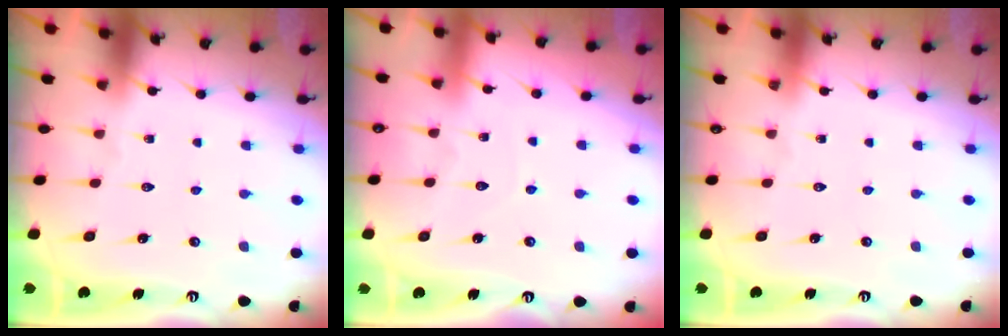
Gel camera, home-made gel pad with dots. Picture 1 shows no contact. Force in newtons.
{"total": 3.7, "press": 3.7, "slide": 0.4}
{"total": 0.0}